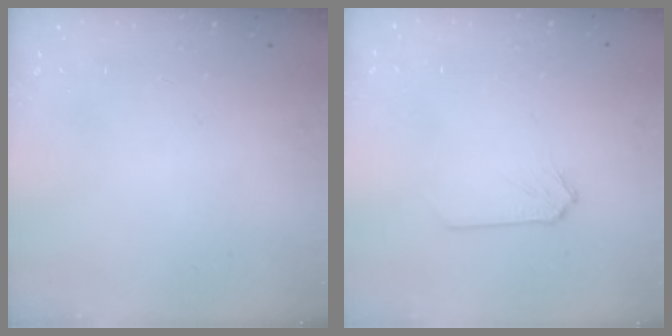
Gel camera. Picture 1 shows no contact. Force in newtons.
{"total": 0.0}